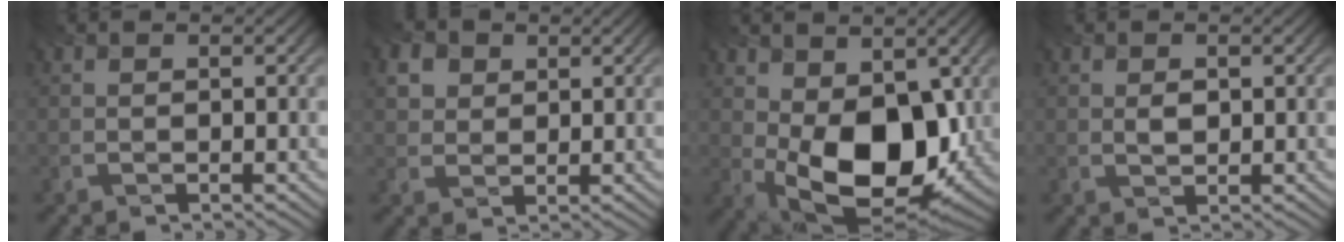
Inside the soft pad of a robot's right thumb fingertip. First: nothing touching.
{"total": 3.4, "force": [1.4, 2.9, 1.1], "torque": [-0.043, -0.008, 0.038]}
{"total": 14.4, "force": [-0.2, 8.7, 11.4], "torque": [-0.192, -0.035, 0.008]}
{"total": 1.1, "force": [-0.1, 0.8, 0.7], "torque": [-0.015, -0.003, 0.001]}